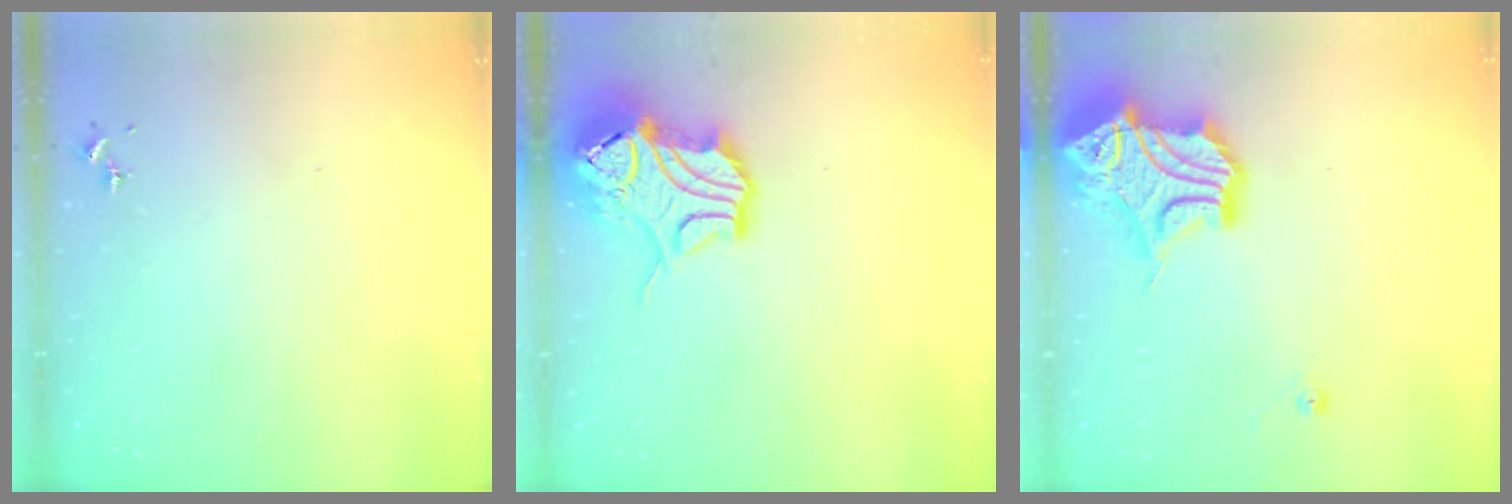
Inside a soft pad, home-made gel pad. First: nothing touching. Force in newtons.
{"total": 15.7, "press": 15.6, "slide": 2.3}
{"total": 17.4, "press": 17.2, "slide": 2.4}